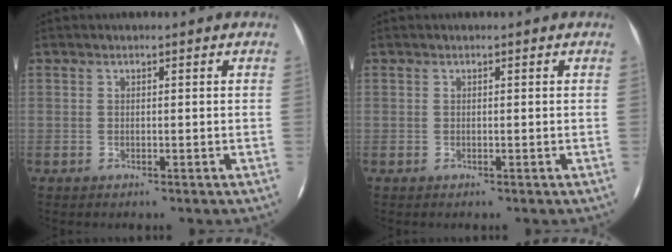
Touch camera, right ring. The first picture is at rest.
{"total": 0.0}